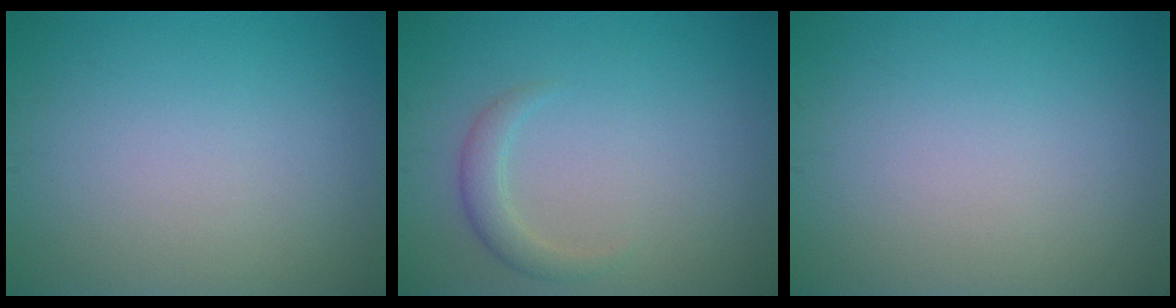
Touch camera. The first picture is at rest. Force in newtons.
{"total": 1.8, "press": 1.8, "slide": 0.1}
{"total": 0.0}